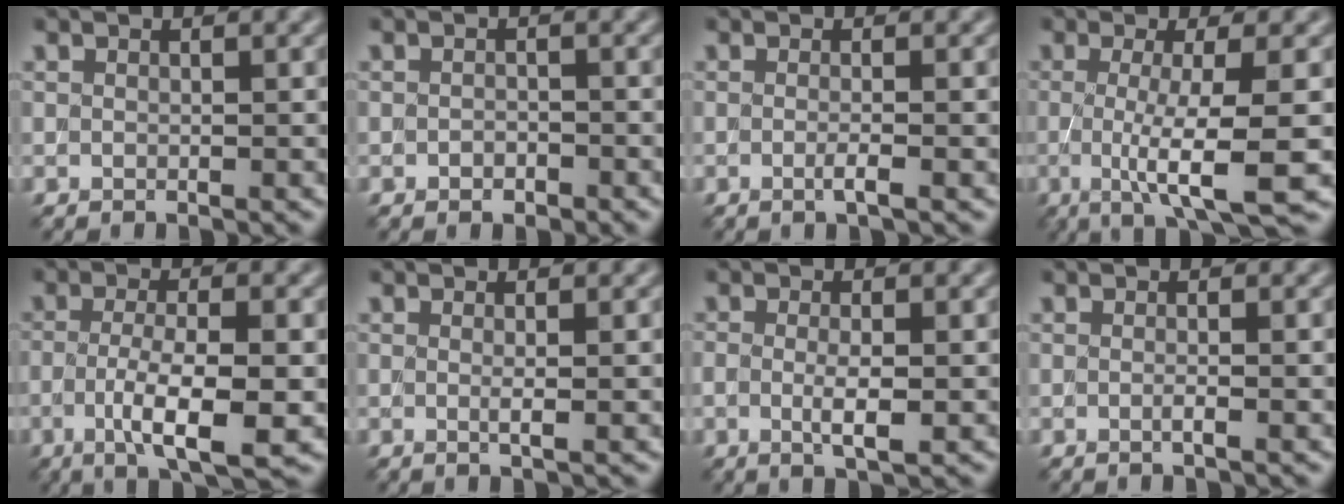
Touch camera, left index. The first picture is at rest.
{"total": 0.8, "force": [-0.5, 0.5, 0.4], "torque": [-0.010, 0.001, -0.009]}
{"total": 1.8, "force": [-0.3, 0.4, 1.7], "torque": [-0.025, -0.002, -0.012]}
{"total": 7.3, "force": [-1.0, 1.4, 7.1], "torque": [-0.113, -0.012, -0.016]}
{"total": 6.5, "force": [-2.0, 1.6, 6.0], "torque": [-0.108, 0.001, -0.035]}
{"total": 1.9, "force": [0.1, 0.5, 1.8], "torque": [-0.027, 0.000, -0.004]}
{"total": 2.6, "force": [-0.4, 0.6, 2.5], "torque": [-0.052, -0.007, -0.007]}
{"total": 1.6, "force": [-0.1, 0.5, 1.6], "torque": [-0.020, -0.002, -0.009]}